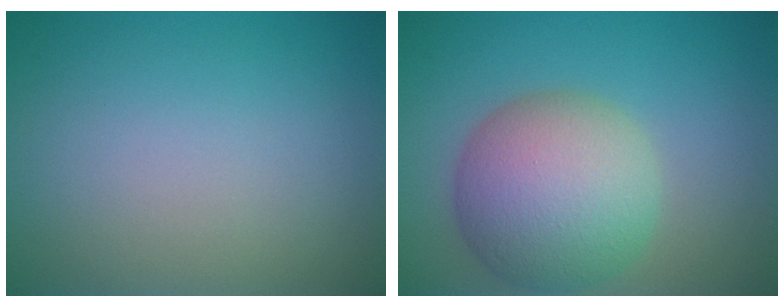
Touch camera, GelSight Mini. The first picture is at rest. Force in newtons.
{"total": 8.9, "press": 8.9, "slide": 0.6}